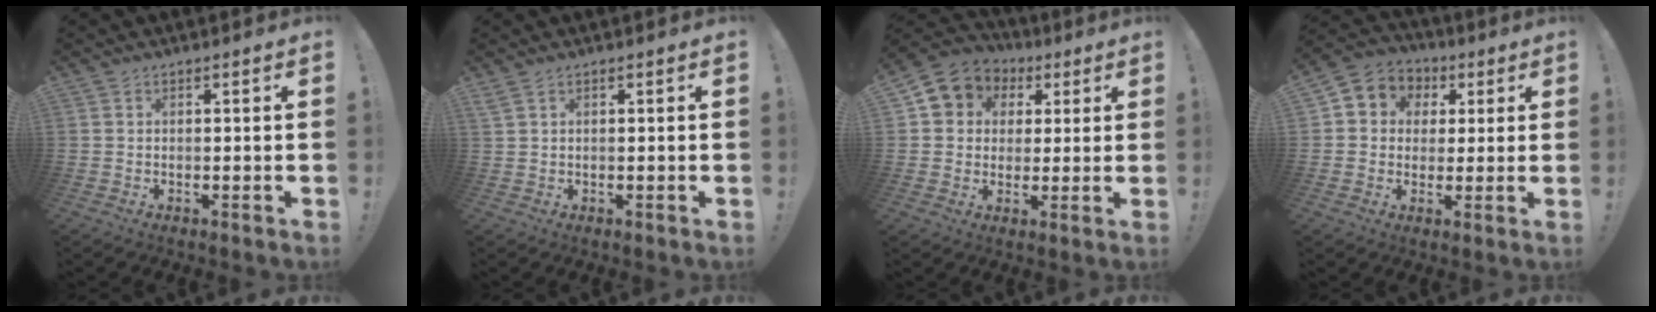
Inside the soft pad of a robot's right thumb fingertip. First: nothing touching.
{"total": 1.5, "force": [1.0, 0.4, 1.1], "torque": [-0.023, 0.002, 0.018]}
{"total": 8.1, "force": [2.6, 7.3, 2.1], "torque": [-0.032, -0.012, 0.055]}
{"total": 6.7, "force": [0.7, 6.4, 1.9], "torque": [-0.015, -0.004, 0.017]}